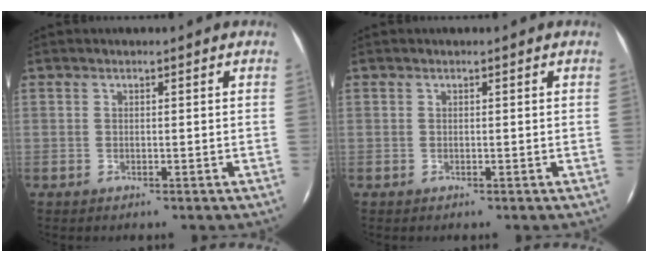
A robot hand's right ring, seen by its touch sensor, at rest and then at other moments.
{"total": 0.0}